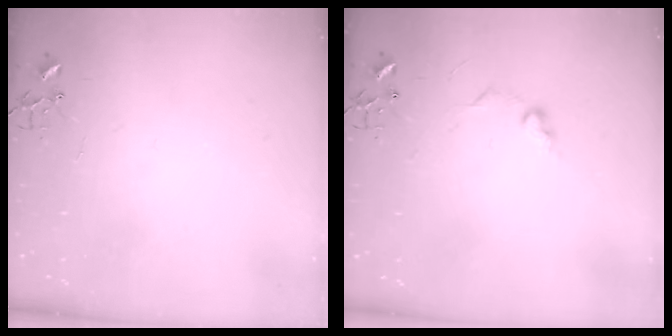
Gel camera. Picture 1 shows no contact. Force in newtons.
{"total": 6.5, "press": 6.5, "slide": 0.7}